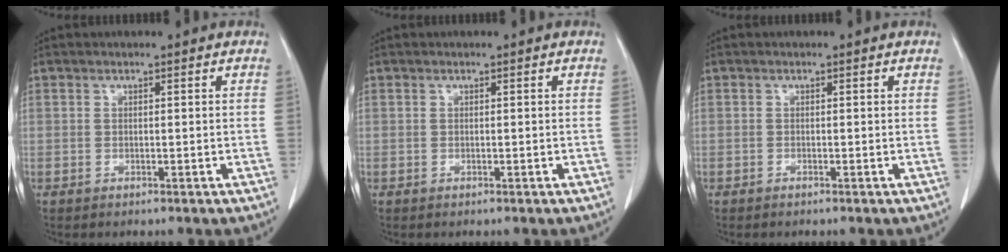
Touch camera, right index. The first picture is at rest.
{"total": 0.0}
{"total": 0.0}